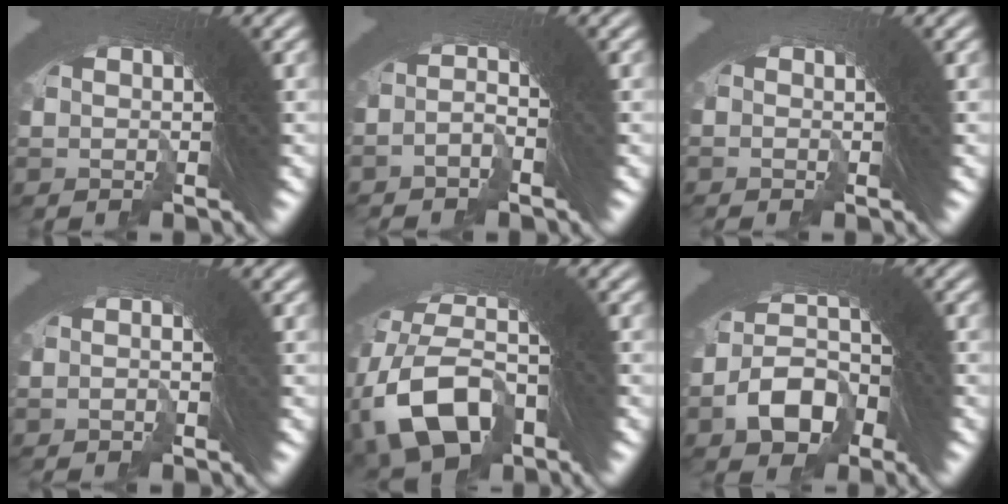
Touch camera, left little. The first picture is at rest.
{"total": 2.4, "force": [-2.3, 0.4, -0.2], "torque": [0.032, 0.013, -0.050]}
{"total": 2.4, "force": [-1.3, -1.3, -1.6], "torque": [0.027, -0.008, -0.019]}
{"total": 2.3, "force": [-1.9, -0.6, -1.1], "torque": [0.030, 0.001, -0.033]}
{"total": 10.1, "force": [-5.8, 7.4, 3.8], "torque": [-0.117, -0.062, -0.077]}
{"total": 6.6, "force": [-3.3, 4.9, 2.9], "torque": [-0.048, -0.009, -0.065]}